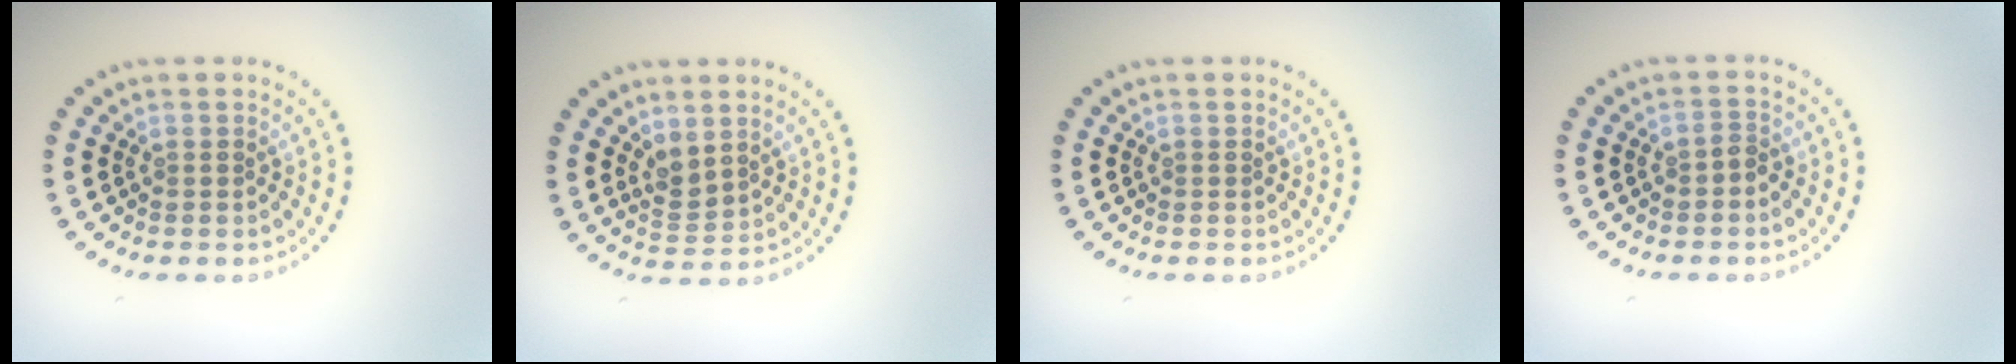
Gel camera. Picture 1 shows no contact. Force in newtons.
{"total": 1.9, "press": 1.6, "slide": 1.1}
{"total": 0.0}
{"total": 1.0, "press": 0.8, "slide": 0.7}